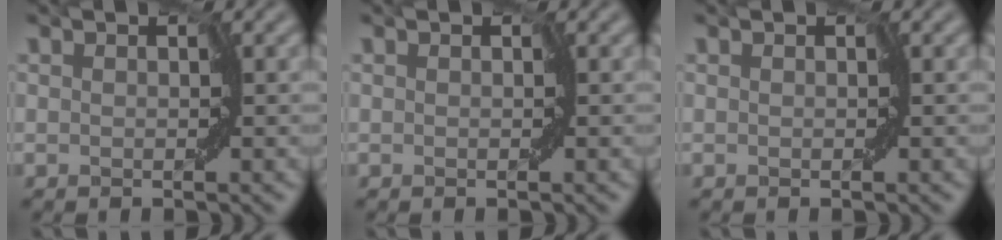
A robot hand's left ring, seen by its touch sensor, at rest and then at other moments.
{"total": 0.0}
{"total": 0.0}